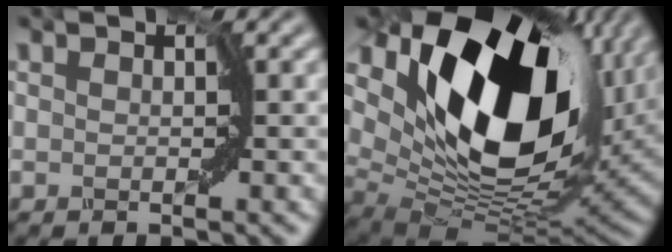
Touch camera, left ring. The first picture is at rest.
{"total": 18.2, "force": [8.4, 9.4, 13.1], "torque": [-0.239, 0.014, 0.151]}